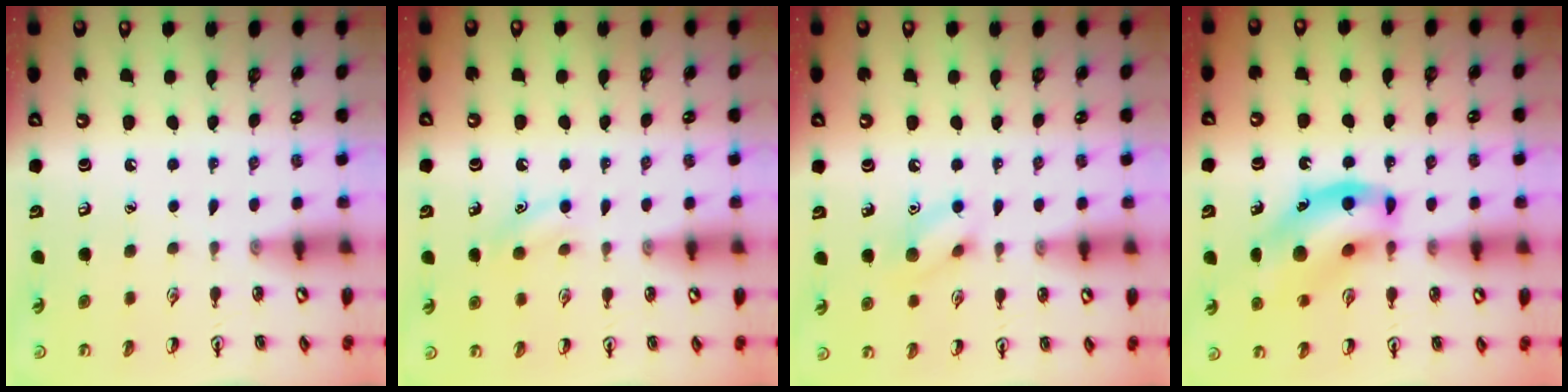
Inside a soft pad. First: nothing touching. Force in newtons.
{"total": 6.8, "press": 6.5, "slide": 1.9}
{"total": 8.1, "press": 8.0, "slide": 0.7}
{"total": 15.9, "press": 15.4, "slide": 3.6}